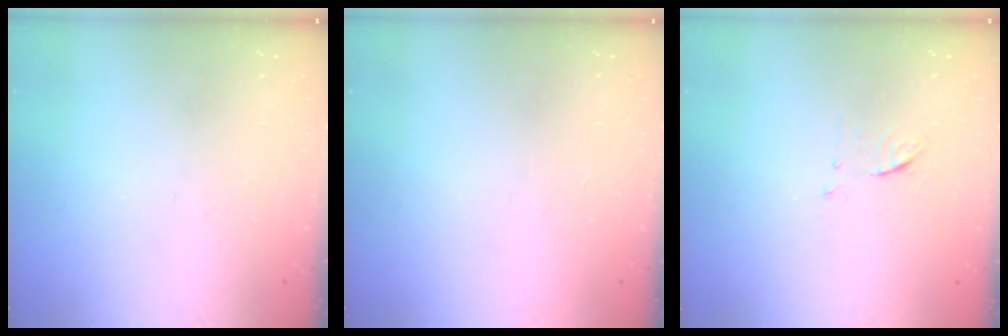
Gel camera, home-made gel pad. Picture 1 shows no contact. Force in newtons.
{"total": 1.7, "press": 1.7, "slide": 0.1}
{"total": 3.9, "press": 3.6, "slide": 1.4}